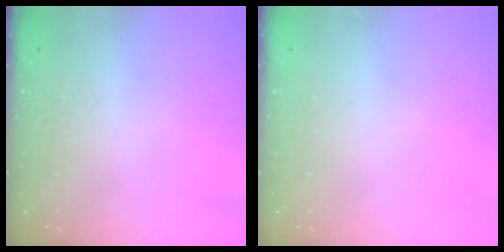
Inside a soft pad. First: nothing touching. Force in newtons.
{"total": 0.0}